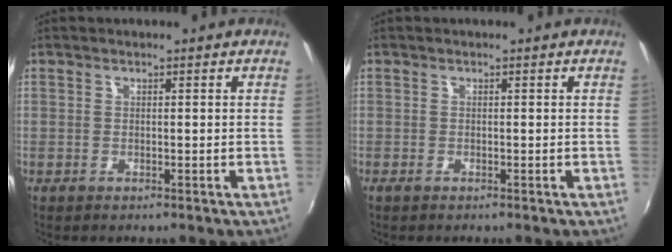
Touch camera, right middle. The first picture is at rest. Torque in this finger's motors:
{"motor_torque": [-0.12, -0.11, -0.02, -0.01]}